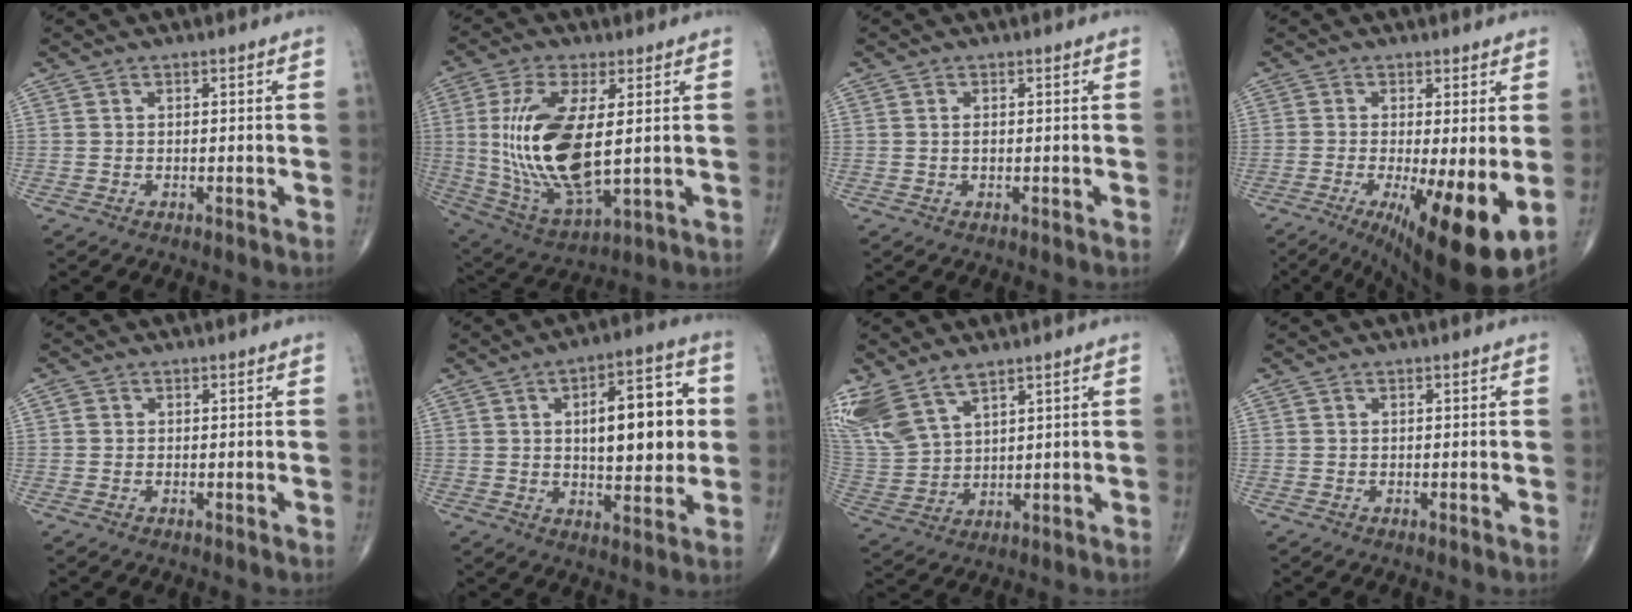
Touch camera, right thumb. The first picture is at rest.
{"total": 19.1, "force": [1.4, 7.9, 17.3], "torque": [-0.358, -0.021, 0.041]}
{"total": 0.9, "force": [0.1, 0.4, 0.8], "torque": [-0.014, -0.001, 0.001]}
{"total": 14.0, "force": [-3.3, 3.2, 13.2], "torque": [-0.190, -0.026, -0.040]}
{"total": 0.8, "force": [0.1, 0.7, 0.3], "torque": [0.000, 0.001, 0.001]}
{"total": 15.4, "force": [2.1, 6.7, 13.8], "torque": [-0.161, 0.008, 0.030]}
{"total": 12.5, "force": [8.1, 5.9, 7.3], "torque": [-0.167, -0.021, 0.182]}
{"total": 0.0}